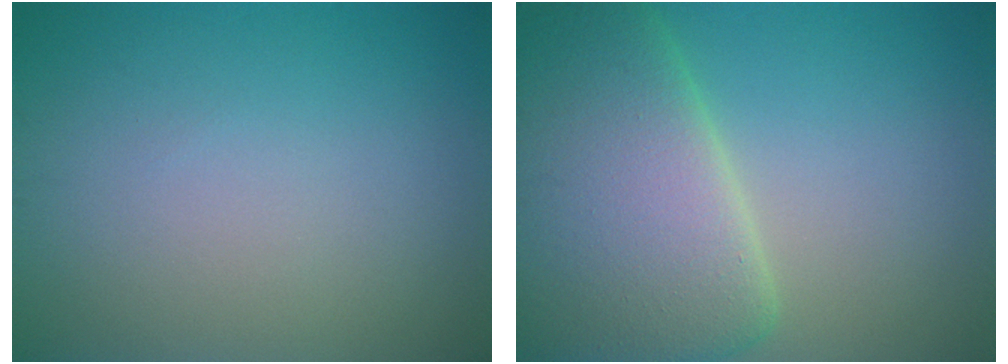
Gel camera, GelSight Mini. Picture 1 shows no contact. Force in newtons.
{"total": 11.8, "press": 11.8, "slide": 0.6}